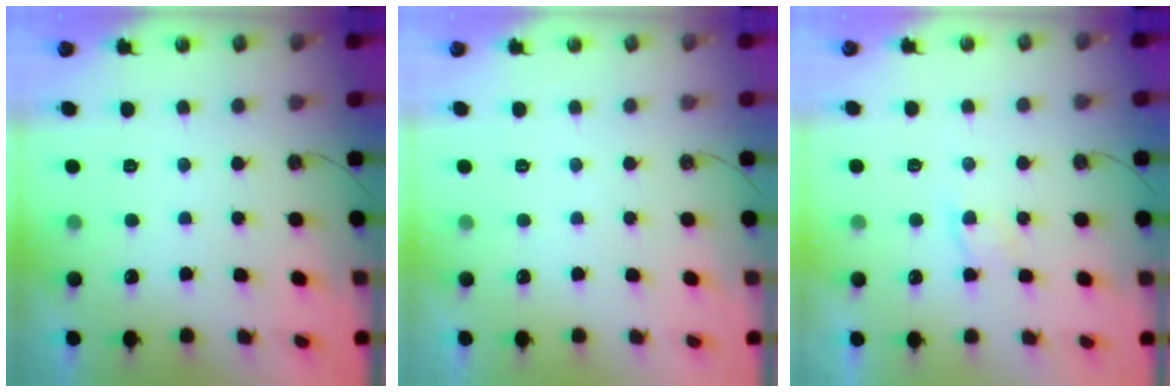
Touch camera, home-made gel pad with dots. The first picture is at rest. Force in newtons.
{"total": 0.0}
{"total": 4.5, "press": 4.5, "slide": 0.6}